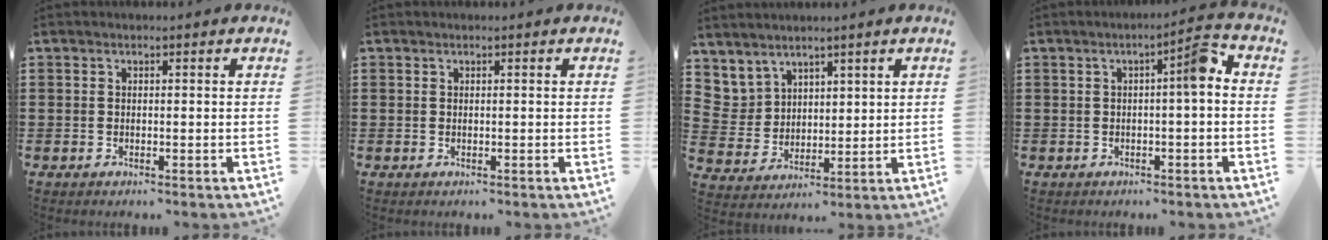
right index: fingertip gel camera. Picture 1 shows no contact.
{"total": 0.0}
{"total": 4.8, "force": [3.8, 3.0, -0.2], "torque": [-0.021, -0.006, 0.073]}
{"total": 4.9, "force": [0.3, 0.5, 4.8], "torque": [-0.067, -0.004, -0.005]}